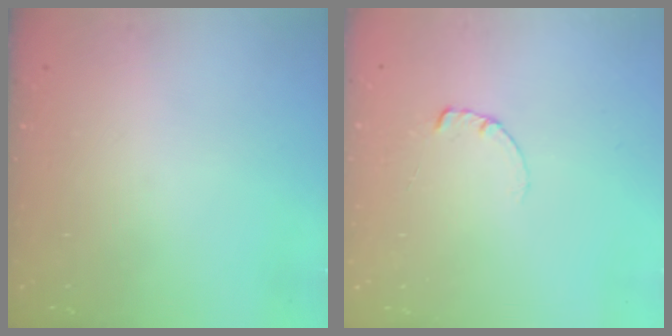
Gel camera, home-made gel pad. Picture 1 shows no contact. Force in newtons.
{"total": 0.6, "press": 0.5, "slide": 0.2}